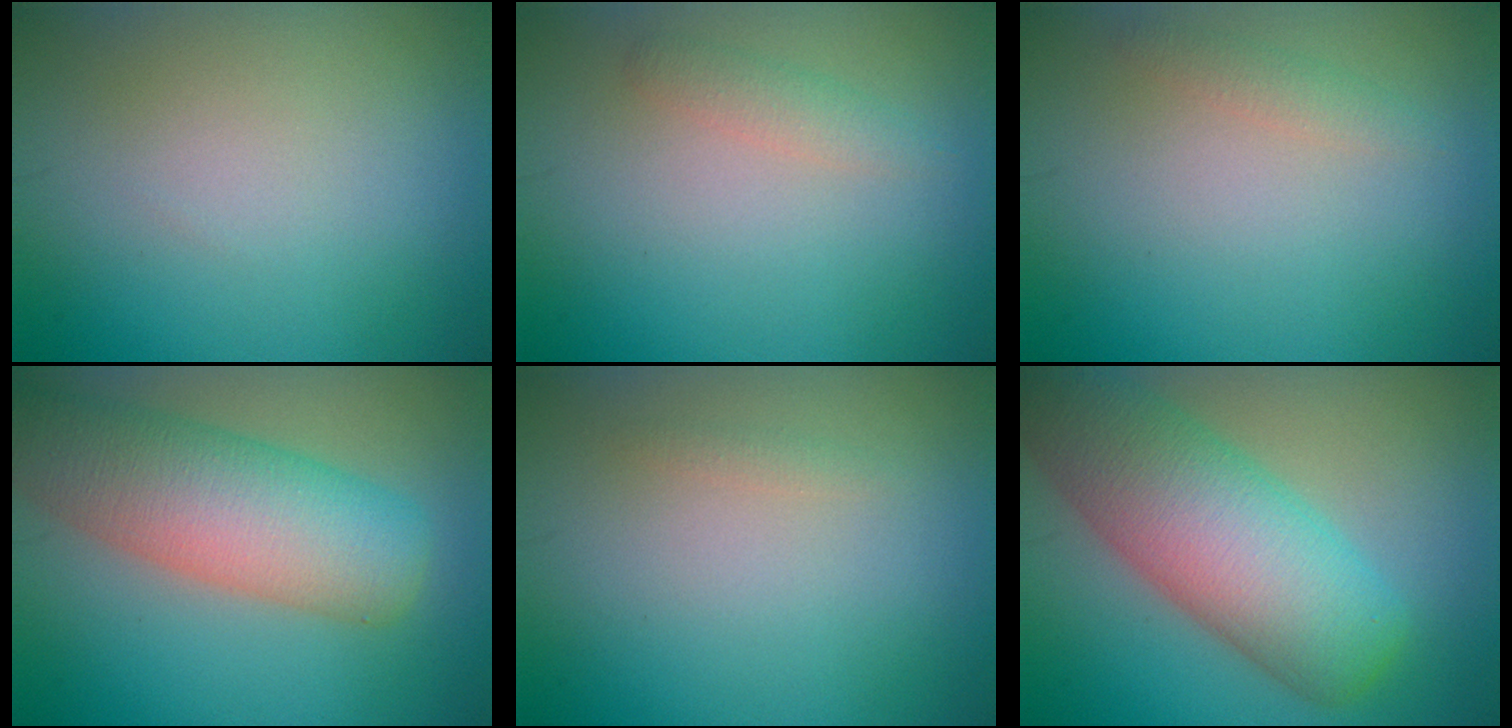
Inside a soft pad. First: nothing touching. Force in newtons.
{"total": 1.5, "press": 1.5, "slide": 0.0}
{"total": 1.1, "press": 1.1, "slide": 0.1}
{"total": 8.6, "press": 8.6, "slide": 0.5}
{"total": 0.6, "press": 0.6, "slide": 0.0}
{"total": 10.2, "press": 10.2, "slide": 0.3}